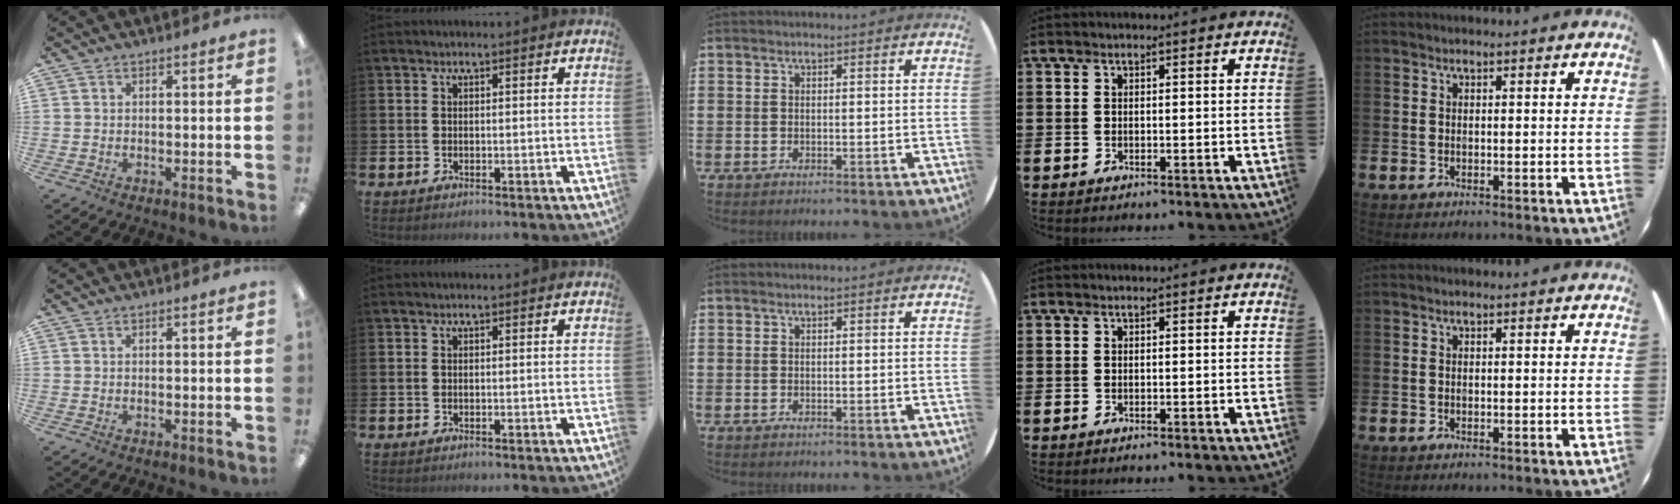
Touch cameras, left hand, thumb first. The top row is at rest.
{}